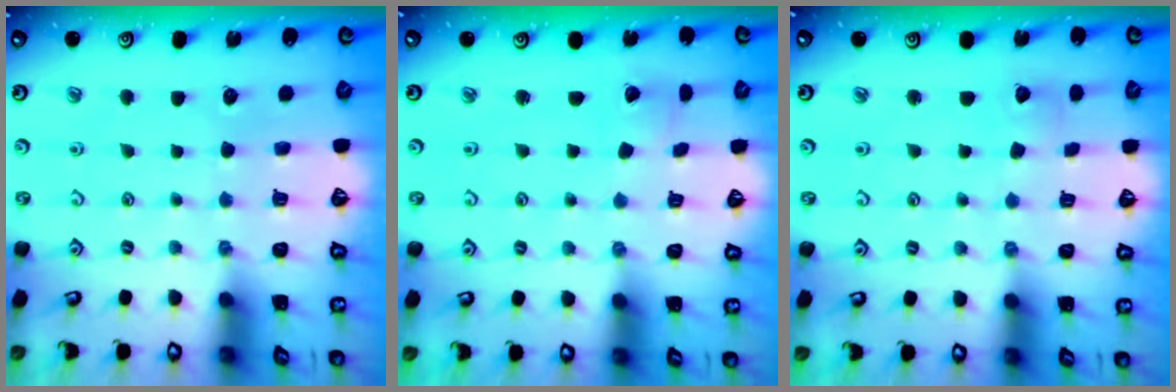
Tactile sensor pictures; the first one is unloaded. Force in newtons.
{"total": 2.0, "press": 2.0, "slide": 0.2}
{"total": 2.1, "press": 2.1, "slide": 0.2}